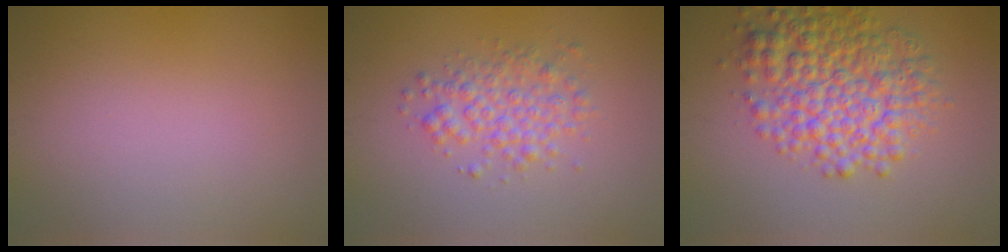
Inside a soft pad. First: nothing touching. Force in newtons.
{"total": 3.0, "press": 3.0, "slide": 0.1}
{"total": 7.3, "press": 7.3, "slide": 0.1}